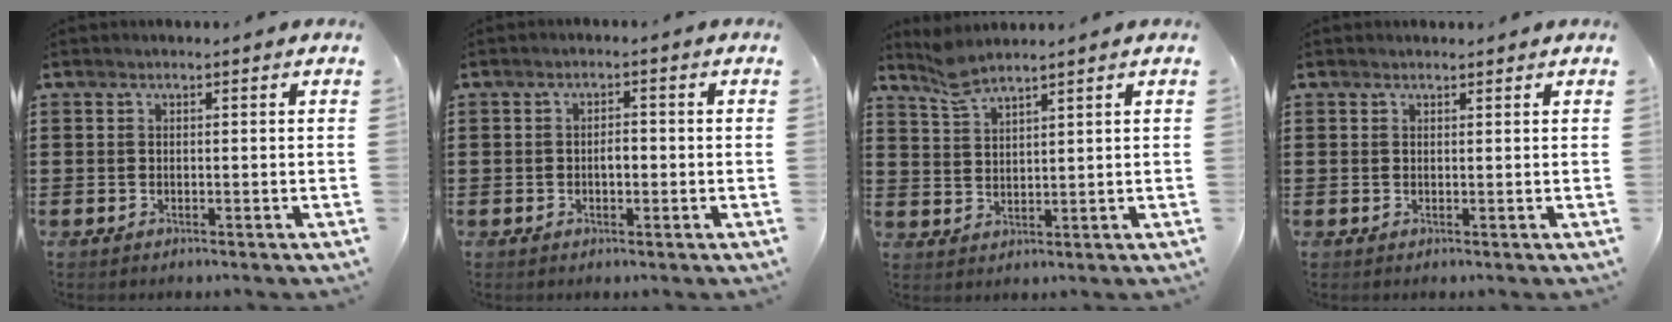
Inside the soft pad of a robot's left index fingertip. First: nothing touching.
{"total": 1.9, "force": [-0.3, 0.8, 1.7], "torque": [-0.032, 0.004, -0.008]}
{"total": 4.0, "force": [3.5, 0.4, 1.9], "torque": [-0.048, -0.005, 0.065]}
{"total": 0.6, "force": [0.6, 0.2, 0.0], "torque": [-0.003, 0.000, 0.012]}